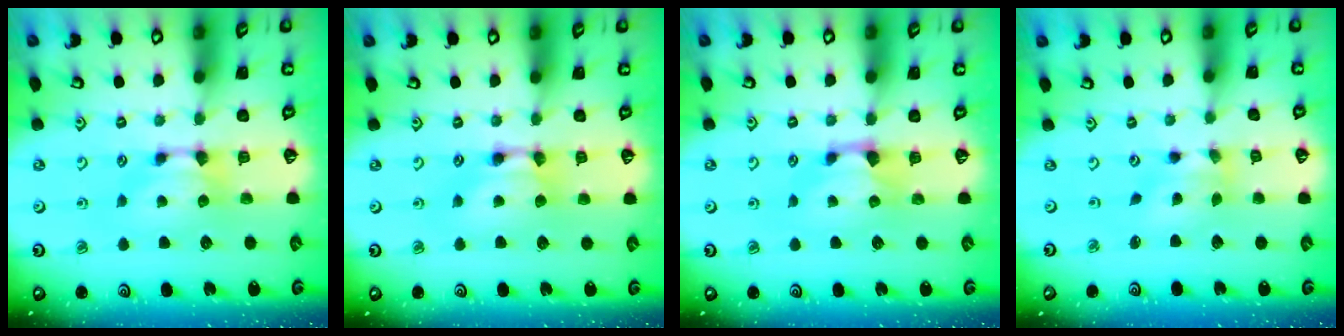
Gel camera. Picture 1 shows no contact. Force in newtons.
{"total": 1.9, "press": 1.9, "slide": 0.2}
{"total": 0.6, "press": 0.1, "slide": 0.6}
{"total": 1.9, "press": 1.3, "slide": 1.3}